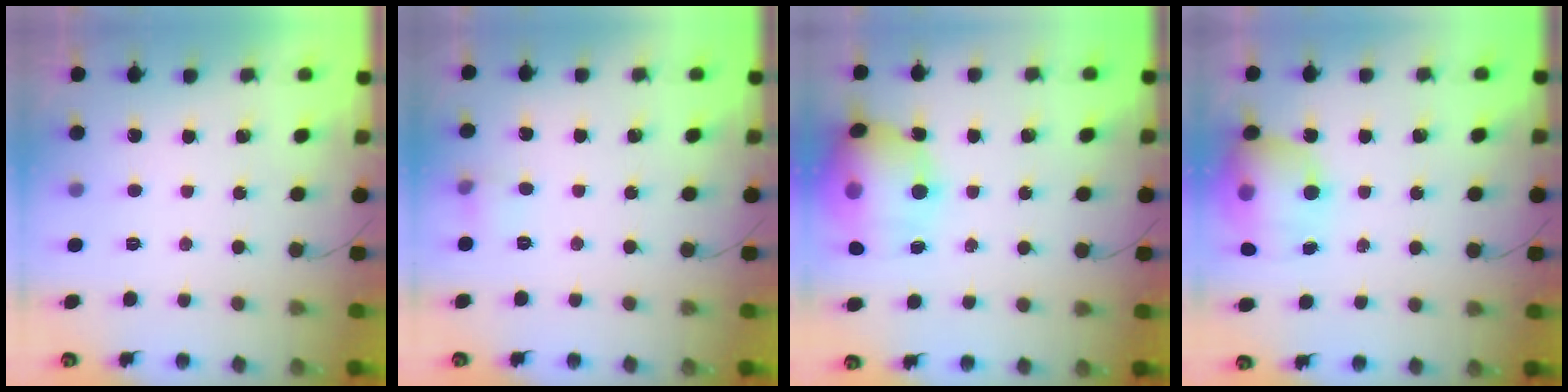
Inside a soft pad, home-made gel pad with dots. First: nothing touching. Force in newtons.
{"total": 5.1, "press": 4.8, "slide": 1.7}
{"total": 17.3, "press": 16.9, "slide": 3.5}
{"total": 14.5, "press": 14.2, "slide": 3.3}